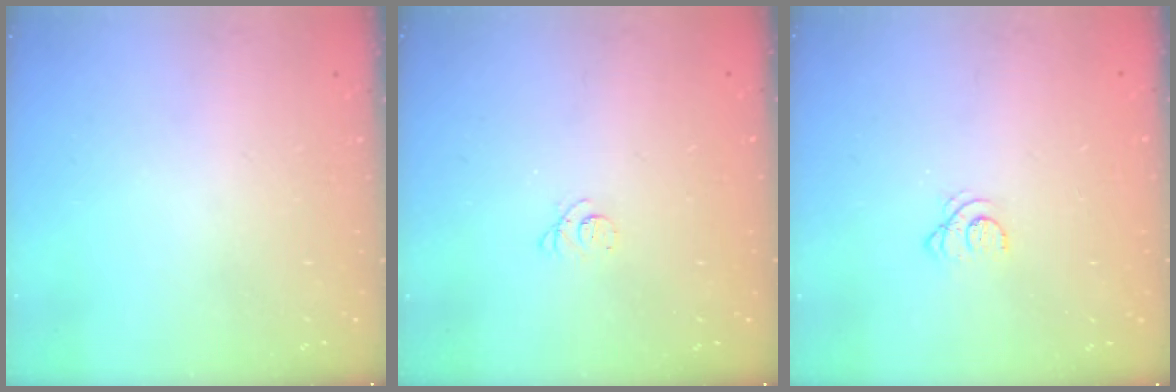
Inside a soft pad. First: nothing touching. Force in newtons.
{"total": 2.3, "press": 2.3, "slide": 0.3}
{"total": 2.1, "press": 2.1, "slide": 0.3}